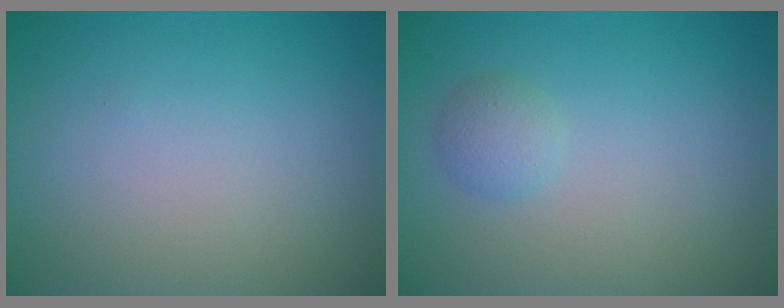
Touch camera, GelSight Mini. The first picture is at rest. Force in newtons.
{"total": 1.4, "press": 1.4, "slide": 0.0}